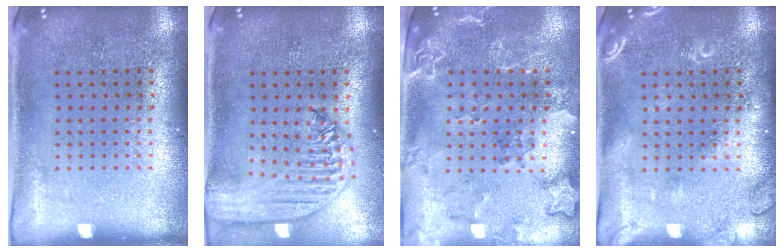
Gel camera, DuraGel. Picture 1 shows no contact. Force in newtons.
{"total": 2.6, "press": 2.1, "slide": 1.5}
{"total": 2.0, "press": 1.9, "slide": 0.7}
{"total": 2.5, "press": 2.4, "slide": 0.5}